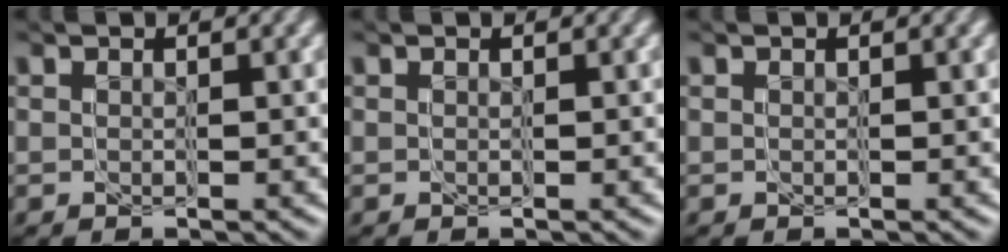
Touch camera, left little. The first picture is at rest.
{"total": 0.0}
{"total": 0.0}